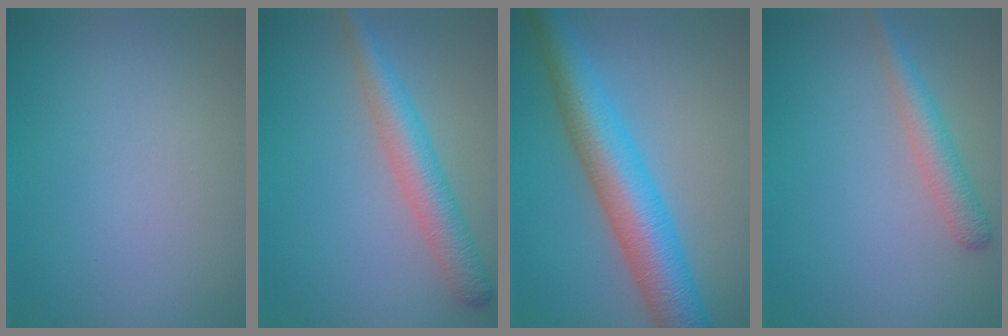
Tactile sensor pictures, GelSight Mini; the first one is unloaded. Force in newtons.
{"total": 4.0, "press": 4.0, "slide": 0.1}
{"total": 7.8, "press": 7.8, "slide": 0.1}
{"total": 2.6, "press": 2.6, "slide": 0.0}